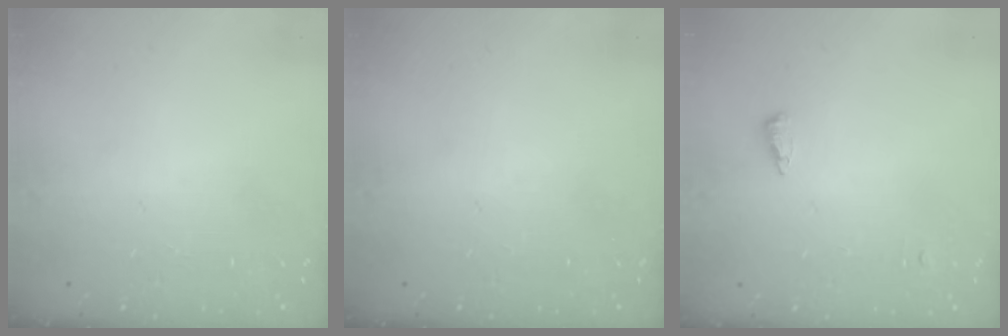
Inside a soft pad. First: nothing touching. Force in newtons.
{"total": 0.0}
{"total": 8.7, "press": 5.7, "slide": 6.5}